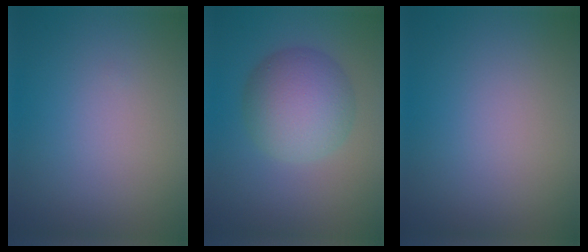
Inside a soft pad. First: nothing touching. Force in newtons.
{"total": 6.7, "press": 6.7, "slide": 0.2}
{"total": 0.0}